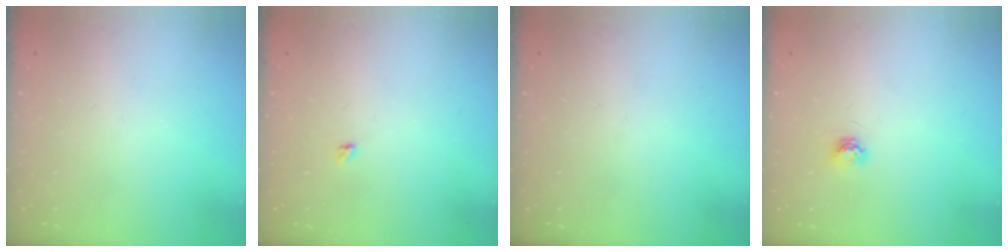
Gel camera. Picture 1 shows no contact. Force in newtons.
{"total": 2.4, "press": 2.4, "slide": 0.4}
{"total": 0.0}
{"total": 4.5, "press": 4.5, "slide": 0.5}